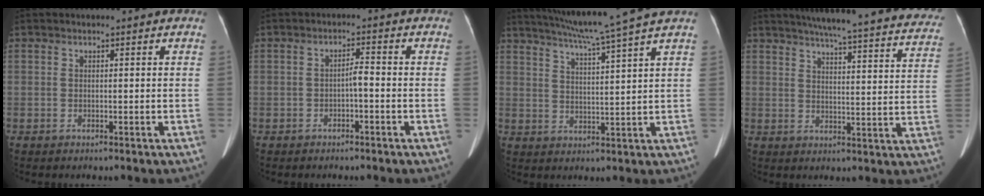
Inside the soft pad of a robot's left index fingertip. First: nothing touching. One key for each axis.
{"total": 2.1, "fx": -1.0, "fy": 0.5, "fz": 1.8, "tx": -0.027, "ty": 0.005, "tz": -0.019}
{"total": 11.3, "fx": 9.4, "fy": -2.5, "fz": 5.8, "tx": -0.100, "ty": -0.007, "tz": 0.139}
{"total": 29.4, "fx": 26.5, "fy": 2.3, "fz": 12.5, "tx": -0.179, "ty": -0.057, "tz": 0.307}